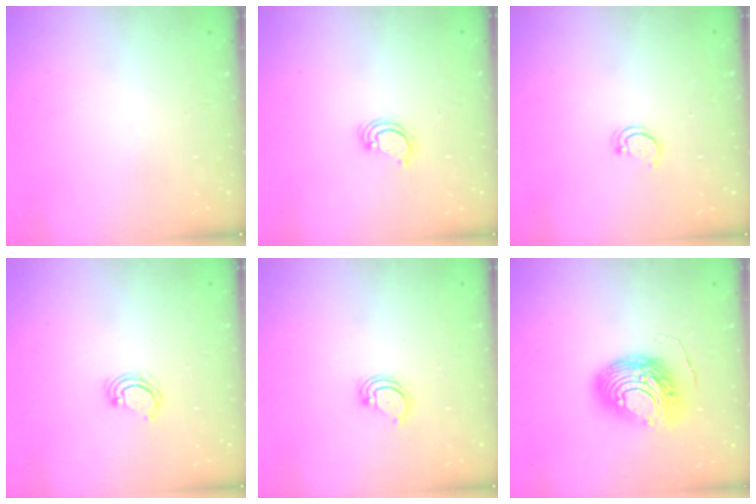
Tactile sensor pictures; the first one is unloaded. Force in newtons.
{"total": 2.5, "press": 2.5, "slide": 0.2}
{"total": 2.2, "press": 2.1, "slide": 0.4}
{"total": 3.4, "press": 3.4, "slide": 0.3}
{"total": 3.1, "press": 3.1, "slide": 0.3}
{"total": 12.0, "press": 12.0, "slide": 1.1}